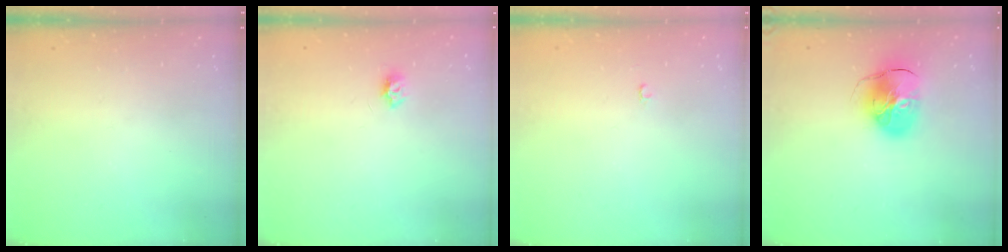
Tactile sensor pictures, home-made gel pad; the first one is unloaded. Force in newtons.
{"total": 4.6, "press": 4.6, "slide": 0.5}
{"total": 2.1, "press": 2.1, "slide": 0.2}
{"total": 11.2, "press": 11.1, "slide": 1.5}